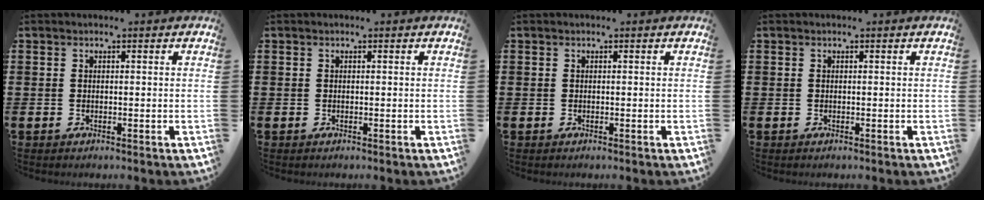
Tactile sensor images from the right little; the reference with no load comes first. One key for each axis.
{"total": 0.0}
{"total": 0.0}
{"total": 0.0}